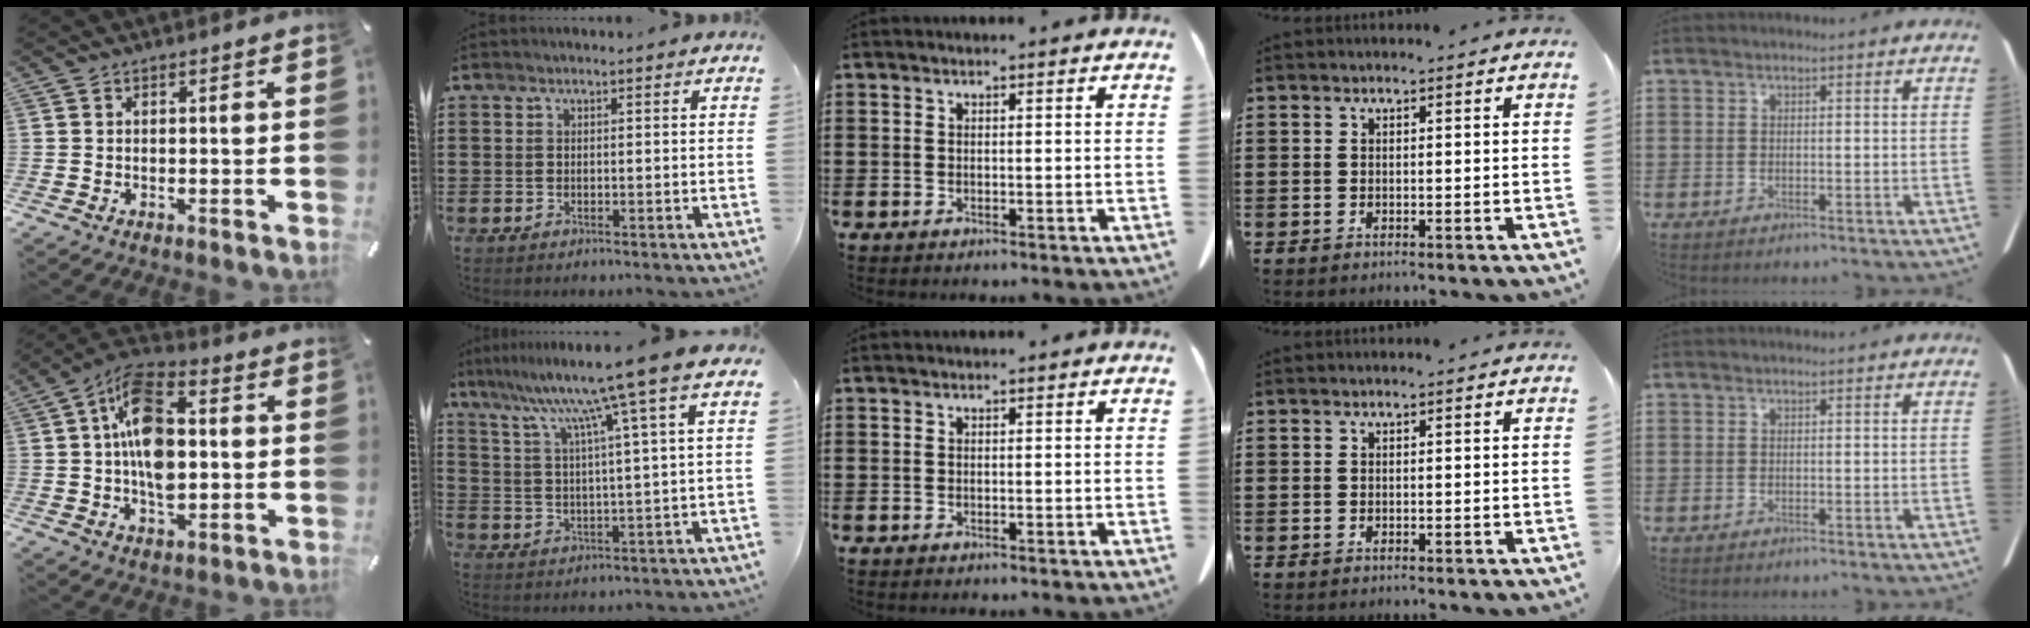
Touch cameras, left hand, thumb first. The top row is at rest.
{"thumb": {"total": 14.6, "force": [0.8, 9.1, 11.4], "torque": [-0.215, 0.006, 0.014]}, "index": {"total": 10.7, "force": [7.5, -2.2, 7.2], "torque": [-0.168, -0.040, 0.113]}}